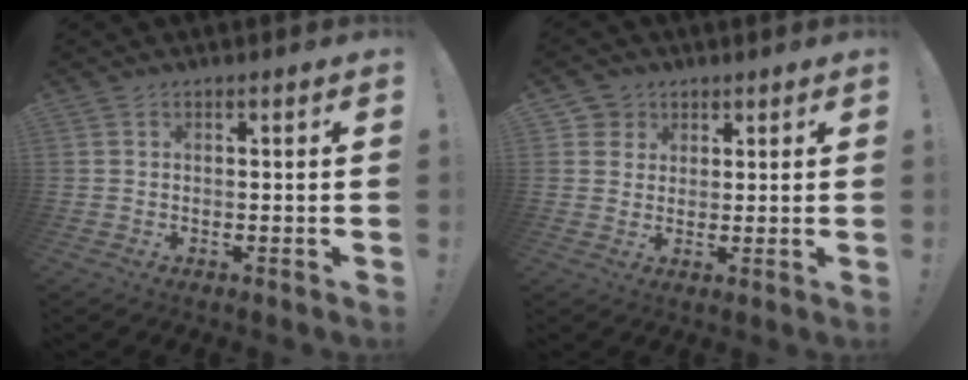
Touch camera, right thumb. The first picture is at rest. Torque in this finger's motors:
{"motor_torque": [-0.29, 0.41, -0.03, 0.02, 0.06]}